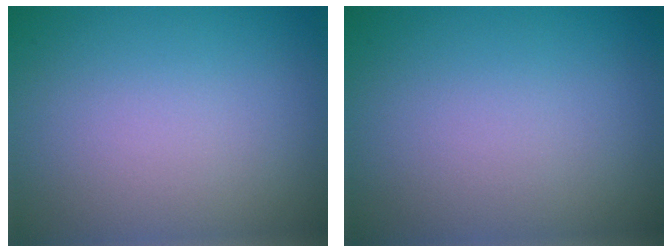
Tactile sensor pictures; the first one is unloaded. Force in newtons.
{"total": 0.0}